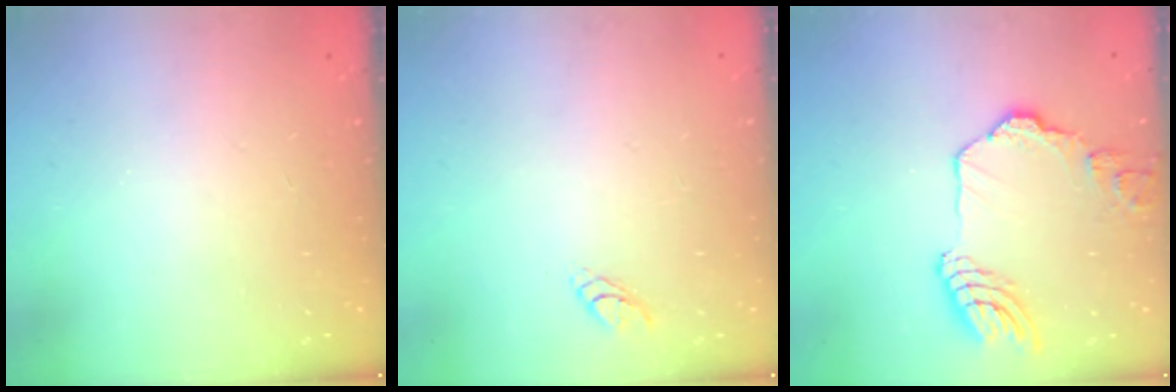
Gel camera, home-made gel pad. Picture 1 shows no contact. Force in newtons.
{"total": 2.8, "press": 2.8, "slide": 0.3}
{"total": 15.5, "press": 15.4, "slide": 1.6}